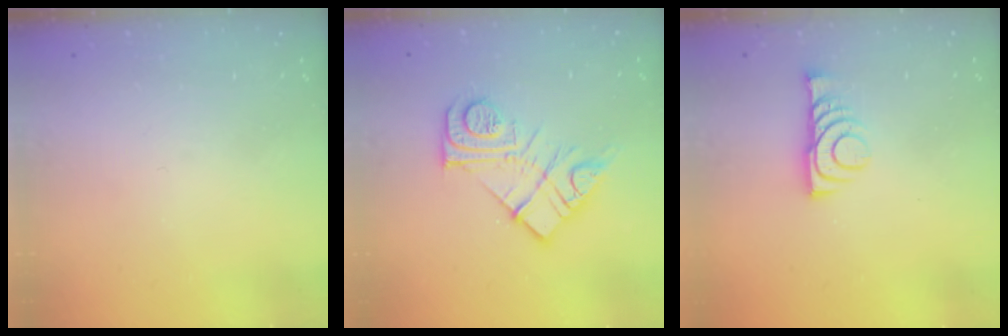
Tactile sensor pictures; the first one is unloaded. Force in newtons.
{"total": 13.9, "press": 13.8, "slide": 0.9}
{"total": 8.2, "press": 8.1, "slide": 1.0}